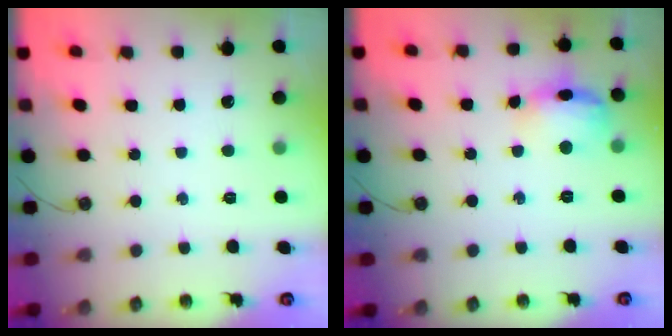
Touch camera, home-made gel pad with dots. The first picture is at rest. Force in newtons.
{"total": 12.8, "press": 12.7, "slide": 1.3}